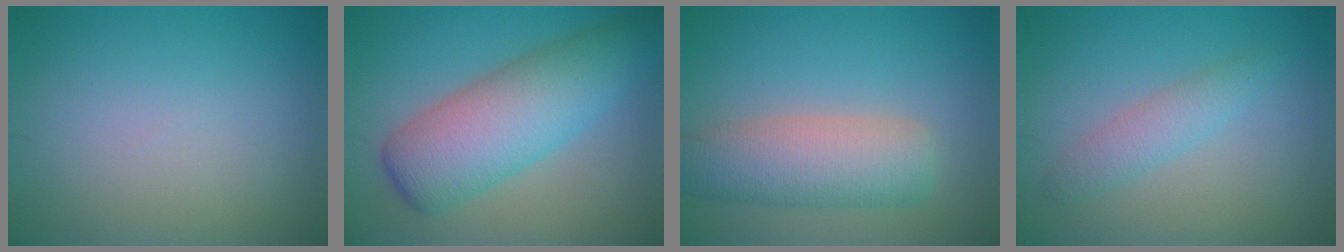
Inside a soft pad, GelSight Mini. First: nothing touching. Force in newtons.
{"total": 6.7, "press": 6.7, "slide": 0.1}
{"total": 6.0, "press": 6.0, "slide": 0.3}
{"total": 2.1, "press": 2.1, "slide": 0.2}